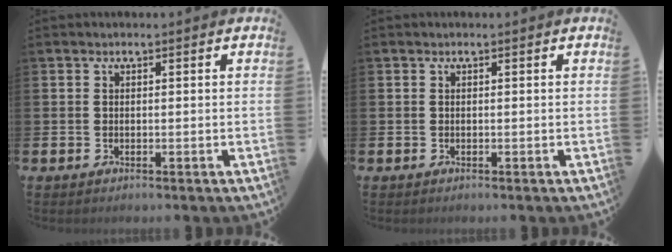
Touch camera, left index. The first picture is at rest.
{"total": 0.0}